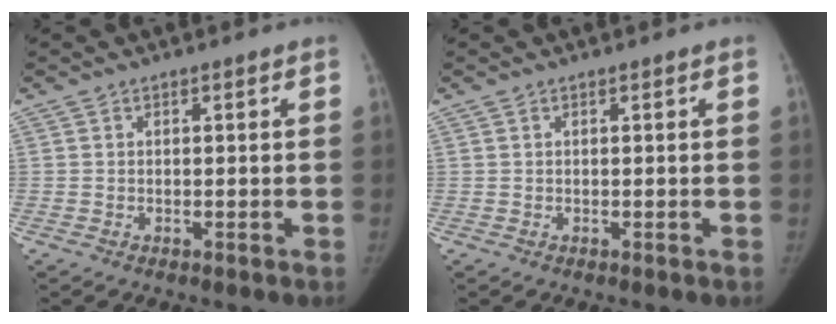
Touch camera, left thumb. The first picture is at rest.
{"total": 0.0}